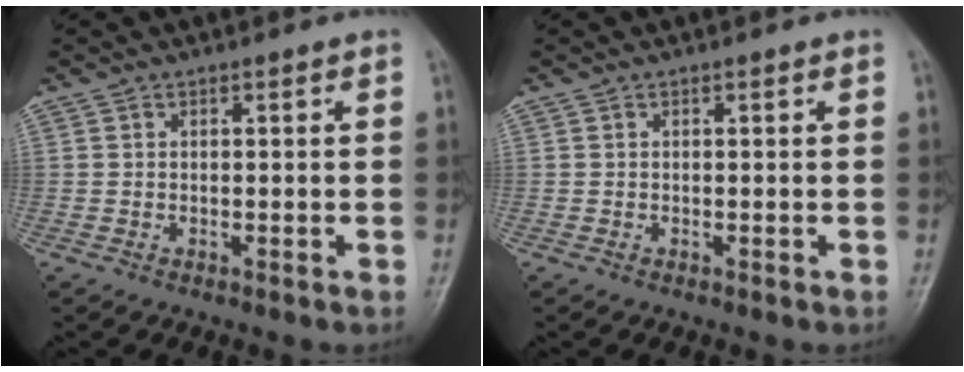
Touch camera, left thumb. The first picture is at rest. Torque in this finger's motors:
{"motor_torque": [0.00, 0.00, 0.00, 0.00, 0.00]}